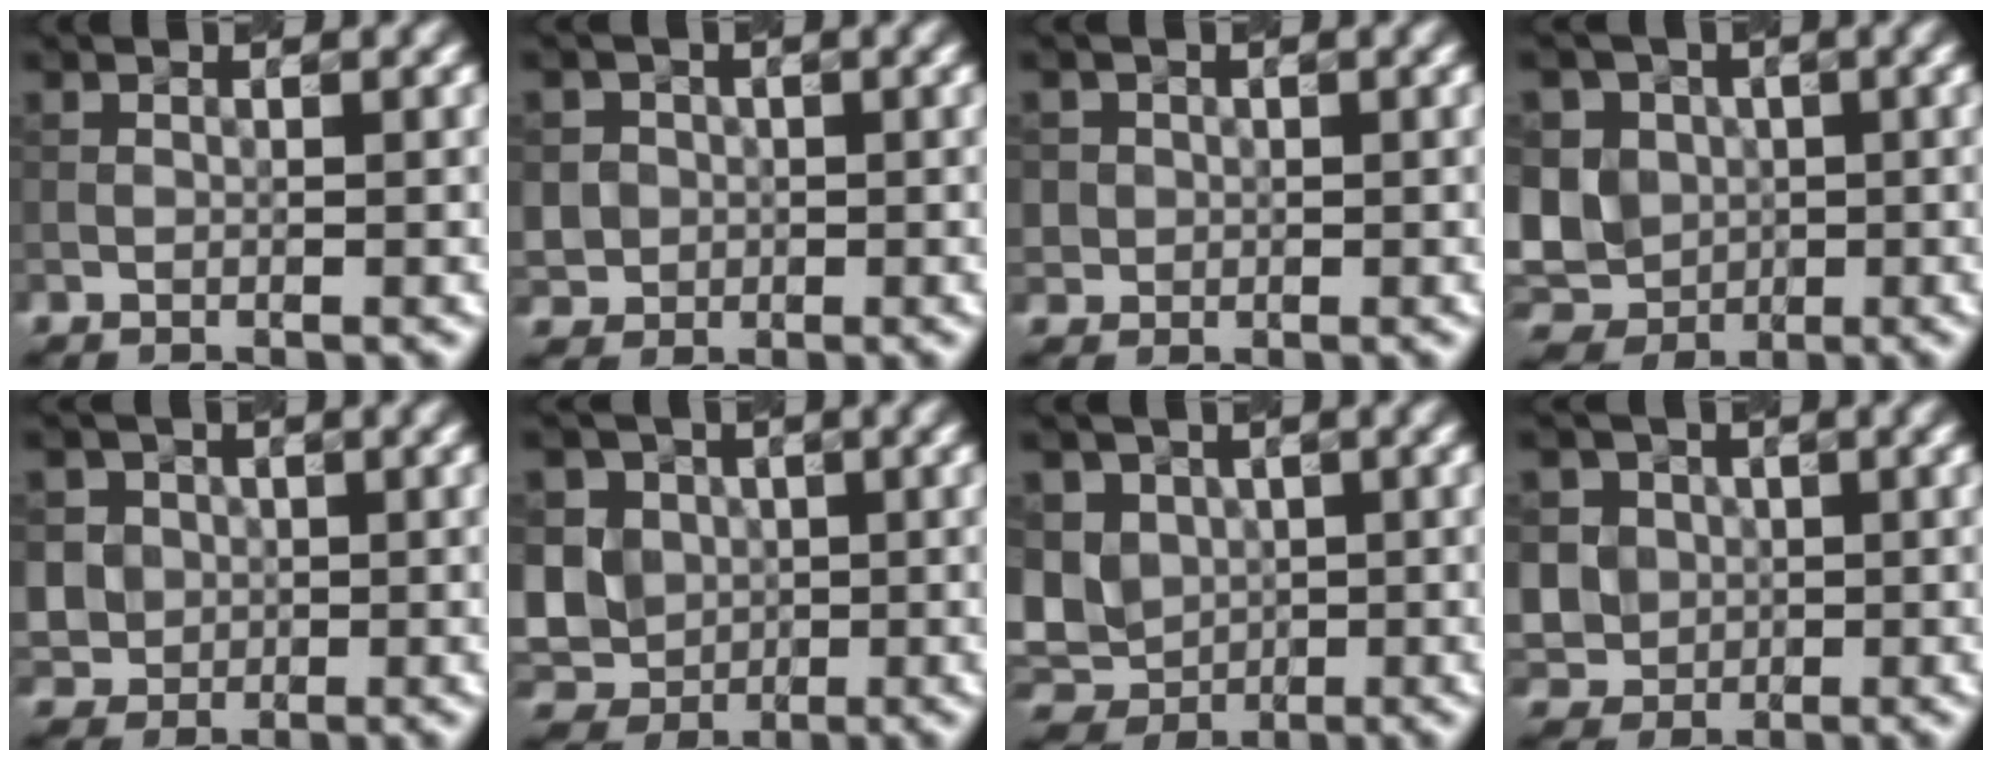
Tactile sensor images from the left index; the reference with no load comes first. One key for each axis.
{"total": 3.7, "fx": 0.1, "fy": 3.6, "fz": 0.9, "tx": -0.016, "ty": 0.009, "tz": 0.001}
{"total": 1.6, "fx": 0.2, "fy": 1.6, "fz": 0.2, "tx": 0.001, "ty": -0.005, "tz": 0.022}
{"total": 10.1, "fx": 0.4, "fy": 8.6, "fz": 5.2, "tx": -0.107, "ty": 0.009, "tz": -0.026}
{"total": 5.8, "fx": 0.8, "fy": 5.5, "fz": 1.8, "tx": -0.049, "ty": 0.021, "tz": 0.006}
{"total": 10.9, "fx": 0.8, "fy": 9.5, "fz": 5.2, "tx": -0.120, "ty": 0.021, "tz": -0.020}
{"total": 7.9, "fx": 0.3, "fy": 6.6, "fz": 4.3, "tx": -0.083, "ty": -0.001, "tz": -0.006}
{"total": 7.8, "fx": 1.0, "fy": 7.1, "fz": 3.0, "tx": -0.078, "ty": 0.022, "tz": 0.000}